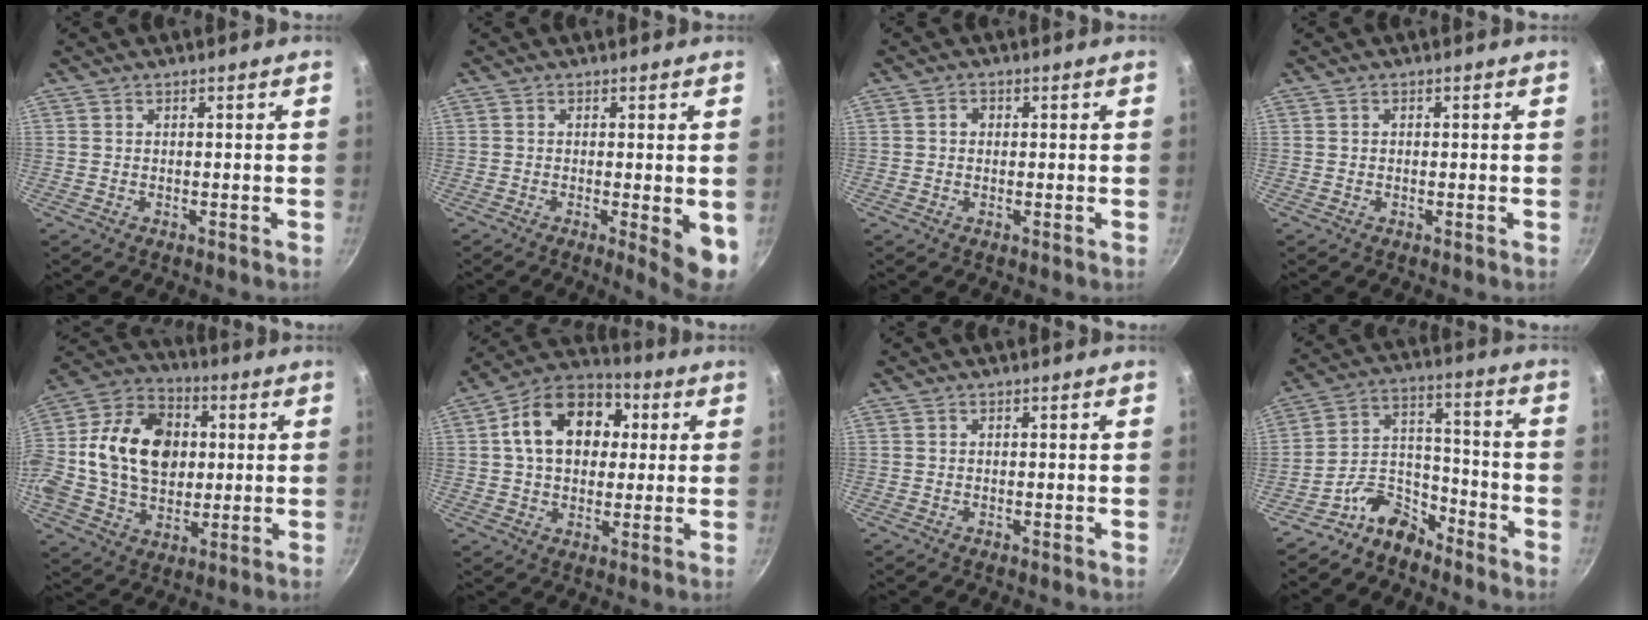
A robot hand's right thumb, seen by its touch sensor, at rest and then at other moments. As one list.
[{"total": 6.2, "force": [-1.0, 1.4, 6.0], "torque": [-0.069, -0.010, -0.011]}, {"total": 1.6, "force": [0.1, 1.4, 0.8], "torque": [-0.008, 0.005, -0.001]}, {"total": 0.0}, {"total": 22.7, "force": [2.1, 16.8, 15.2], "torque": [-0.250, 0.029, 0.028]}, {"total": 16.1, "force": [3.2, 11.7, 10.5], "torque": [-0.144, 0.025, 0.035]}, {"total": 0.0}, {"total": 9.4, "force": [-7.5, 4.8, 3.1], "torque": [-0.029, 0.092, -0.153]}]